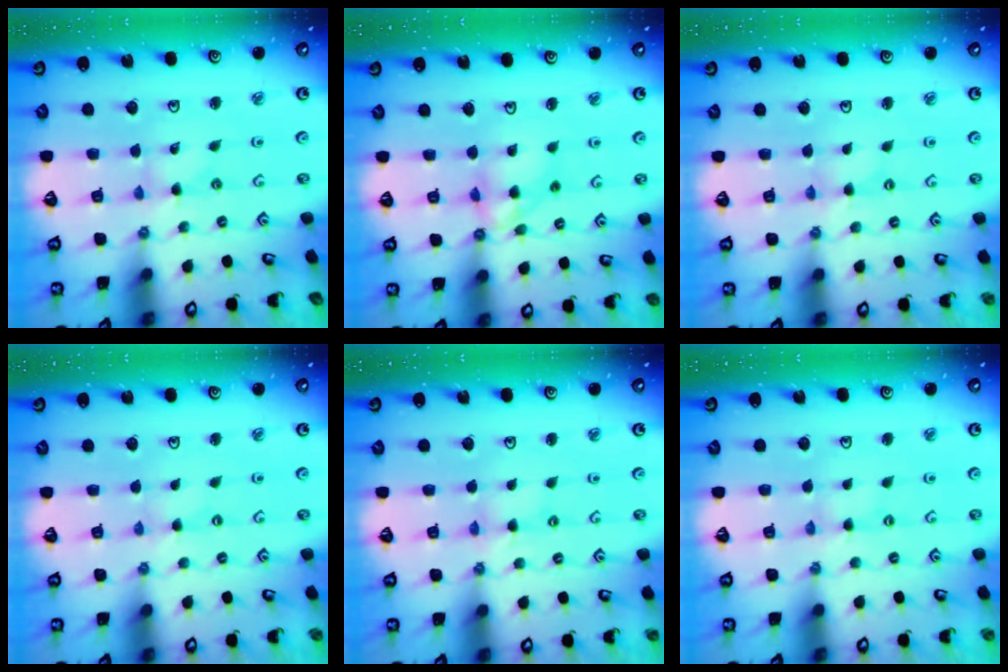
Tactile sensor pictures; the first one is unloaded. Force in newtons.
{"total": 10.0, "press": 9.9, "slide": 1.0}
{"total": 0.0}
{"total": 0.0}
{"total": 1.8, "press": 1.8, "slide": 0.3}
{"total": 0.0}